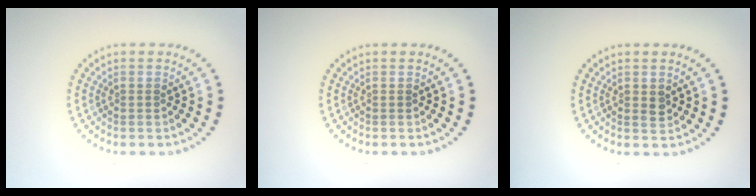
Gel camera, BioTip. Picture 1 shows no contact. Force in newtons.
{"total": 0.0}
{"total": 1.1, "press": 1.1, "slide": 0.1}